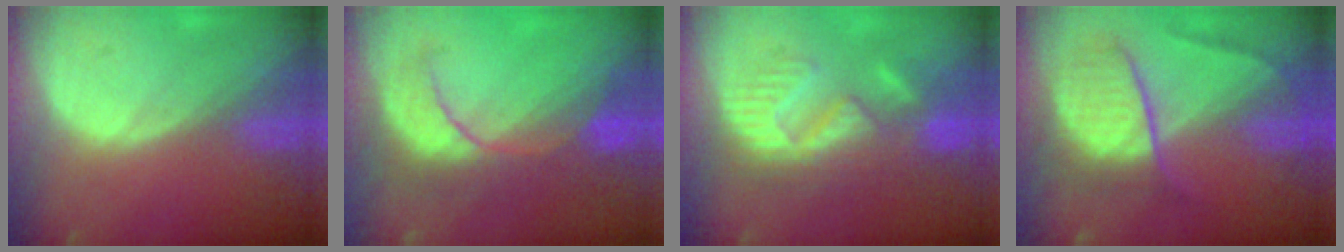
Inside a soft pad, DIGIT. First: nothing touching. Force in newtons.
{"total": 8.4, "press": 8.1, "slide": 2.2}
{"total": 8.8, "press": 8.7, "slide": 1.4}
{"total": 7.9, "press": 7.9, "slide": 0.6}